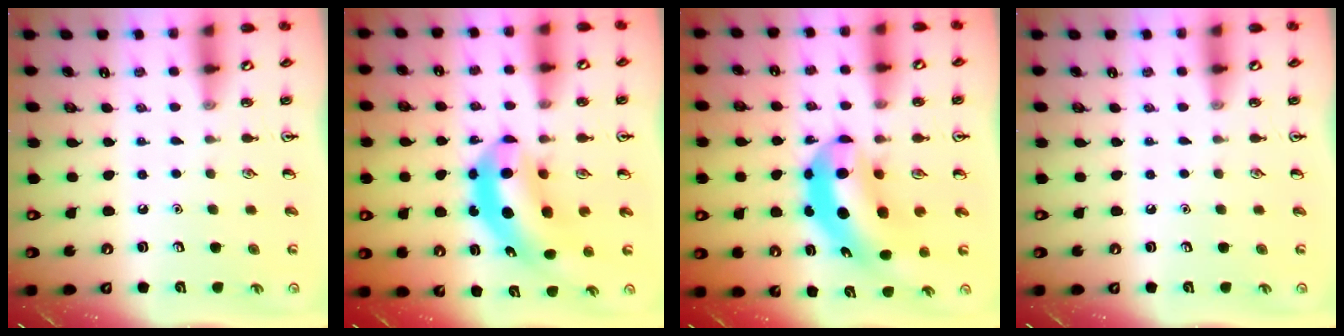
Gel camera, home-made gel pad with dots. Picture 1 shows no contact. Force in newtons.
{"total": 10.9, "press": 10.4, "slide": 3.1}
{"total": 10.1, "press": 9.6, "slide": 3.0}
{"total": 0.0}